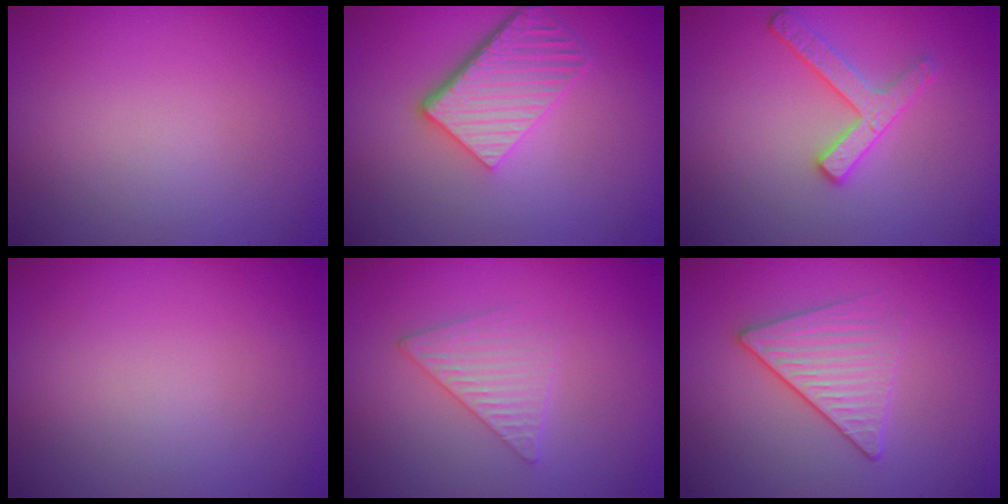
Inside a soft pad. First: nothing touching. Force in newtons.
{"total": 5.6, "press": 3.9, "slide": 4.0}
{"total": 2.6, "press": 2.5, "slide": 0.4}
{"total": 0.0}
{"total": 2.6, "press": 2.6, "slide": 0.3}
{"total": 2.7, "press": 2.4, "slide": 1.2}